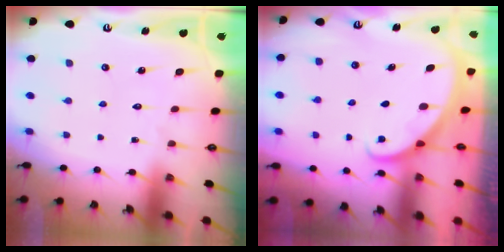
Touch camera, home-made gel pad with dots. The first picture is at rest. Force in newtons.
{"total": 1.5, "press": 1.5, "slide": 0.1}